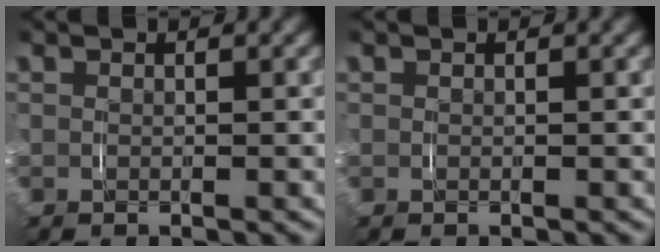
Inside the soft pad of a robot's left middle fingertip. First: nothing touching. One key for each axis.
{"total": 0.0}